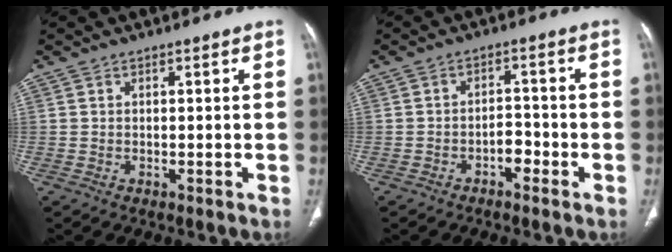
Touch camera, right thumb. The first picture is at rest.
{"total": 3.2, "force": [-1.9, 1.8, 1.8], "torque": [-0.016, 0.022, -0.030]}